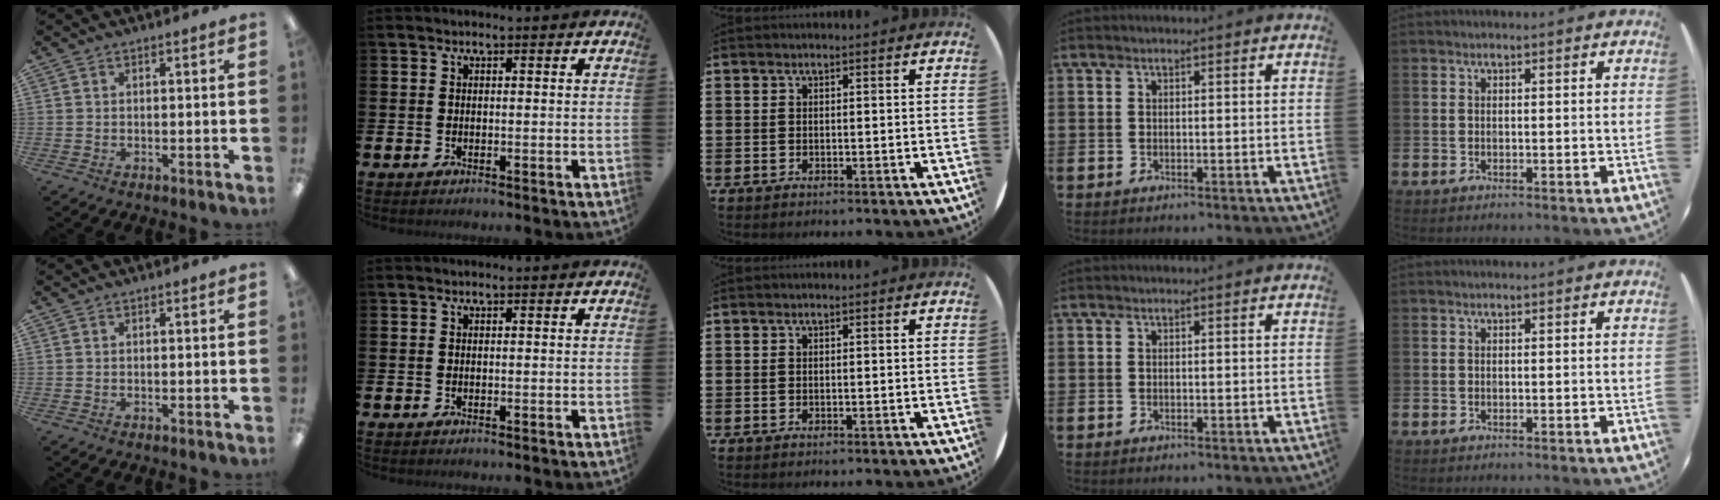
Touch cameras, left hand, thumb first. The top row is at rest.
{}